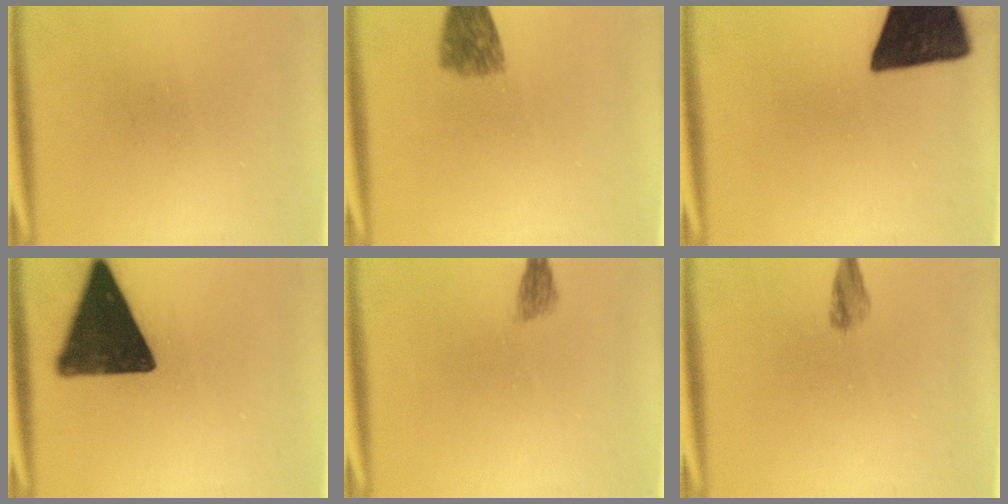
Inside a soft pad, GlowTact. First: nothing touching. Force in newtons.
{"total": 5.0}
{"total": 18.8}
{"total": 16.3}
{"total": 1.8}
{"total": 2.0}